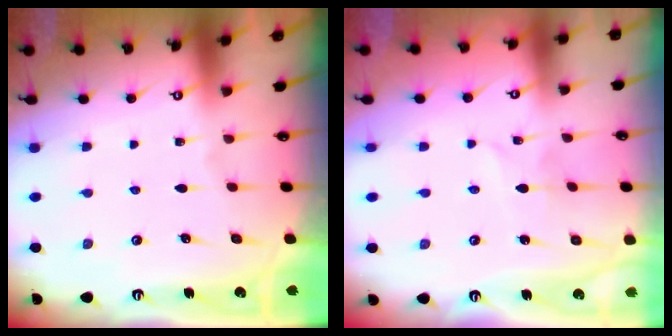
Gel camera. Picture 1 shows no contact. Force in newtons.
{"total": 3.1, "press": 3.1, "slide": 0.4}